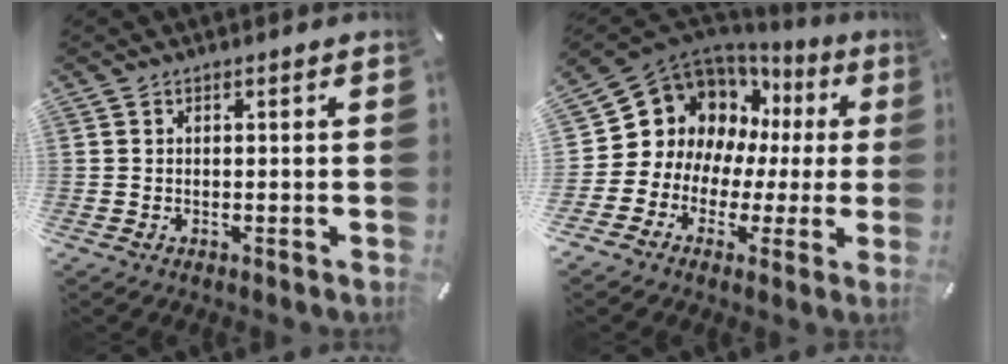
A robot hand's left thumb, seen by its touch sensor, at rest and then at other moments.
{"total": 12.4, "force": [3.5, 11.2, 3.8], "torque": [-0.094, -0.045, 0.078]}